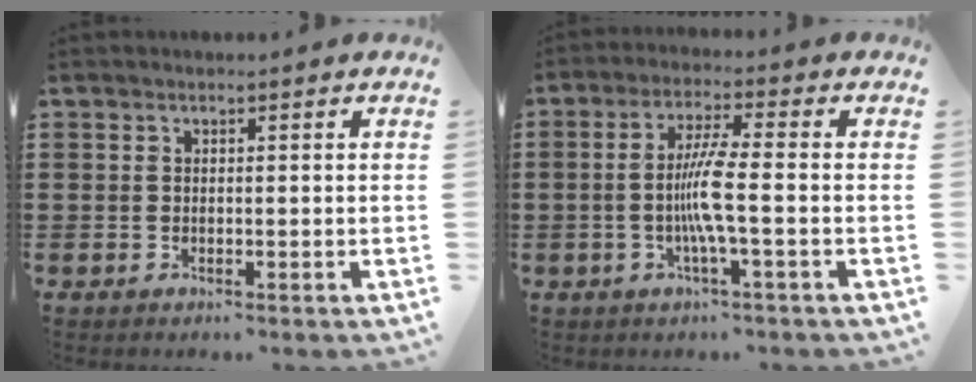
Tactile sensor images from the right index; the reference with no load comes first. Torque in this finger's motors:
{"motor_torque": [2.05, 0.09, 0.44, 0.16]}